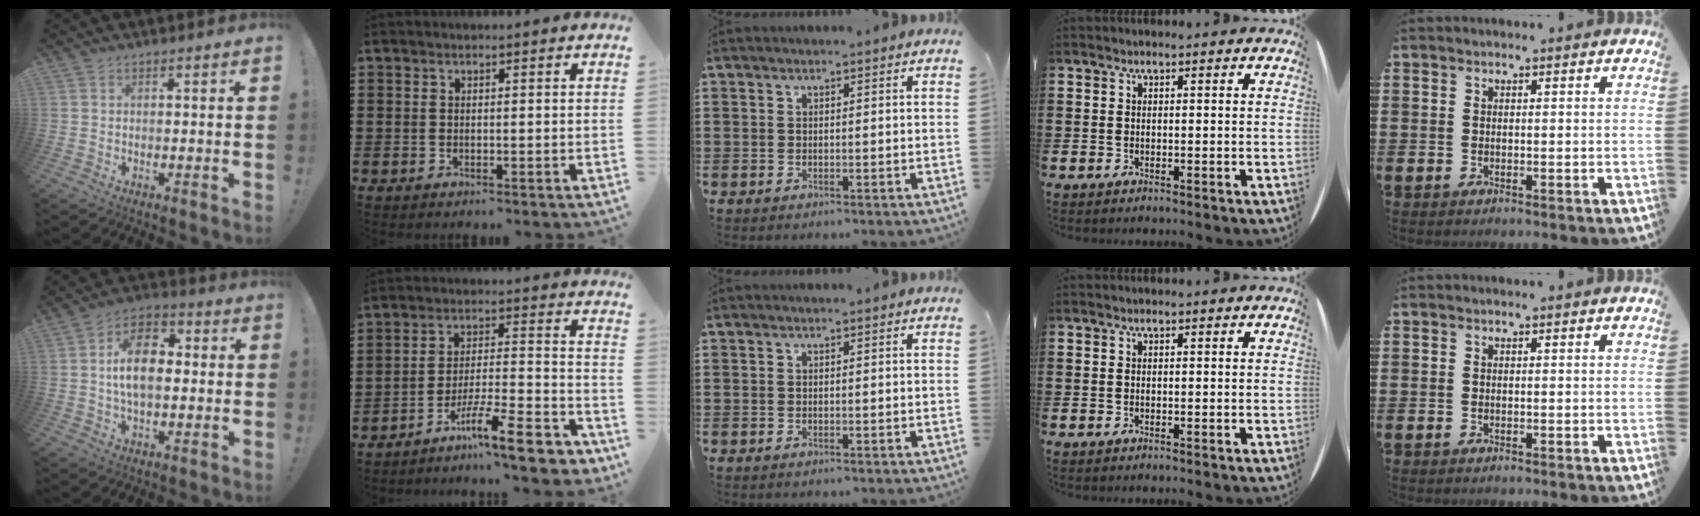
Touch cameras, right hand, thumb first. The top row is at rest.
{"thumb": {"total": 12.3, "force": [0.0, 7.5, 9.7], "torque": [-0.172, 0.012, 0.001]}, "index": {"total": 11.3, "force": [-8.8, 1.3, 7.0], "torque": [-0.104, 0.025, -0.162]}}